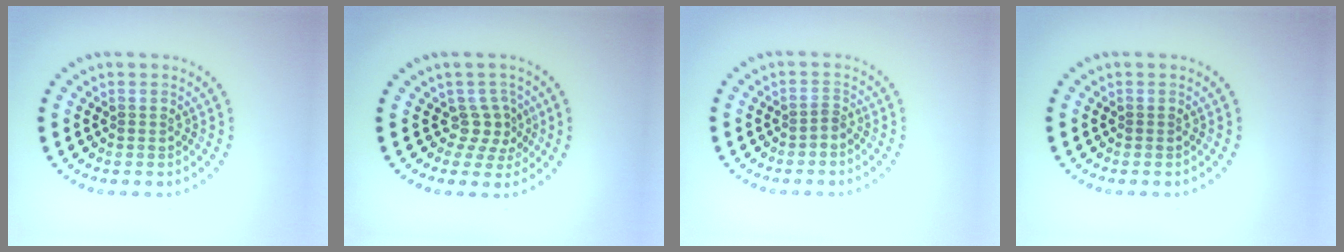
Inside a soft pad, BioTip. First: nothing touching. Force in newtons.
{"total": 2.3, "press": 1.5, "slide": 1.7}
{"total": 0.8, "press": 0.3, "slide": 0.7}
{"total": 0.0}